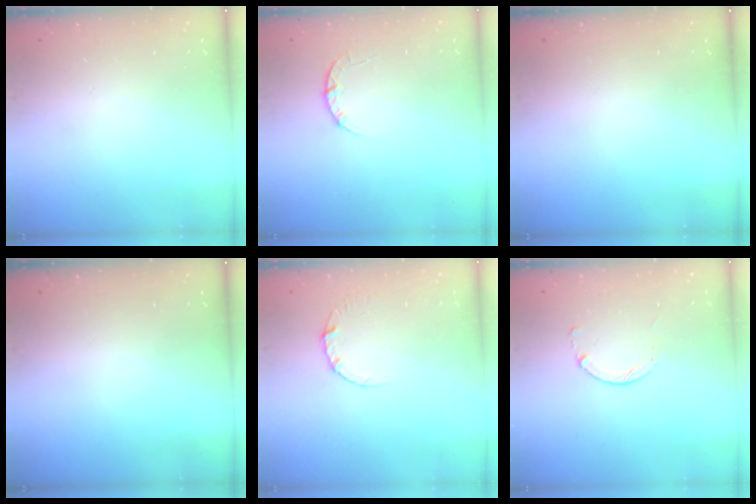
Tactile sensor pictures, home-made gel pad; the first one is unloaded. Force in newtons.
{"total": 3.4, "press": 3.4, "slide": 0.4}
{"total": 0.0}
{"total": 0.0}
{"total": 3.4, "press": 3.4, "slide": 0.4}
{"total": 1.8, "press": 1.8, "slide": 0.2}